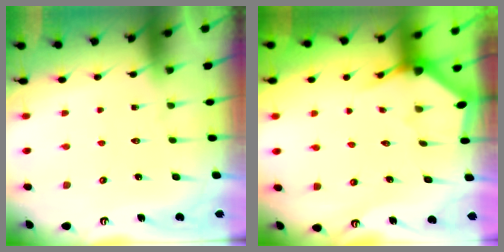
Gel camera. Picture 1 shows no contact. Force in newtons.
{"total": 3.0, "press": 3.0, "slide": 0.2}